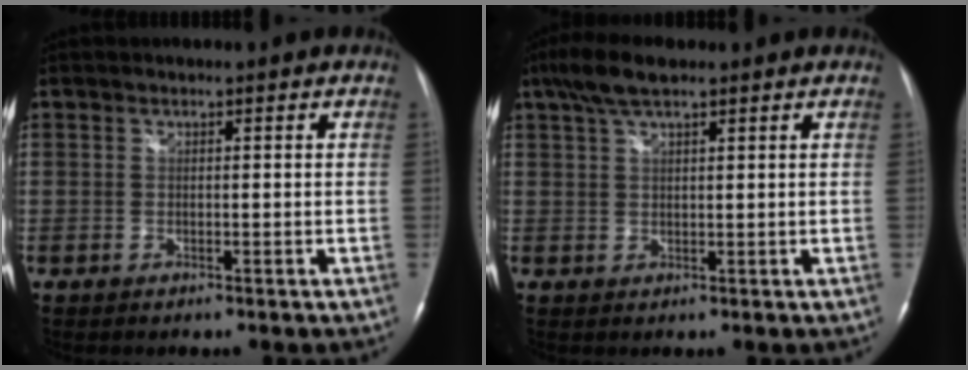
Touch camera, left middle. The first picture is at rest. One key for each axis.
{"total": 5.3, "fx": 3.7, "fy": 1.2, "fz": 3.5, "tx": -0.081, "ty": 0.020, "tz": 0.071}